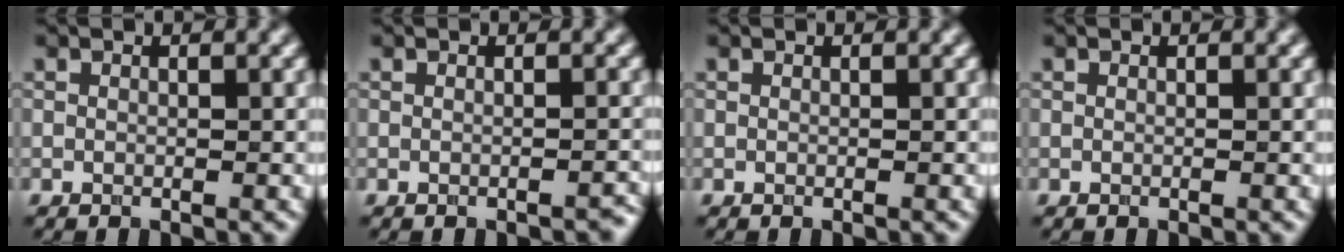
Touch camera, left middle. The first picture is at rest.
{"total": 0.9, "force": [-0.8, 0.1, 0.2], "torque": [-0.002, 0.002, -0.012]}
{"total": 0.0}
{"total": 0.0}